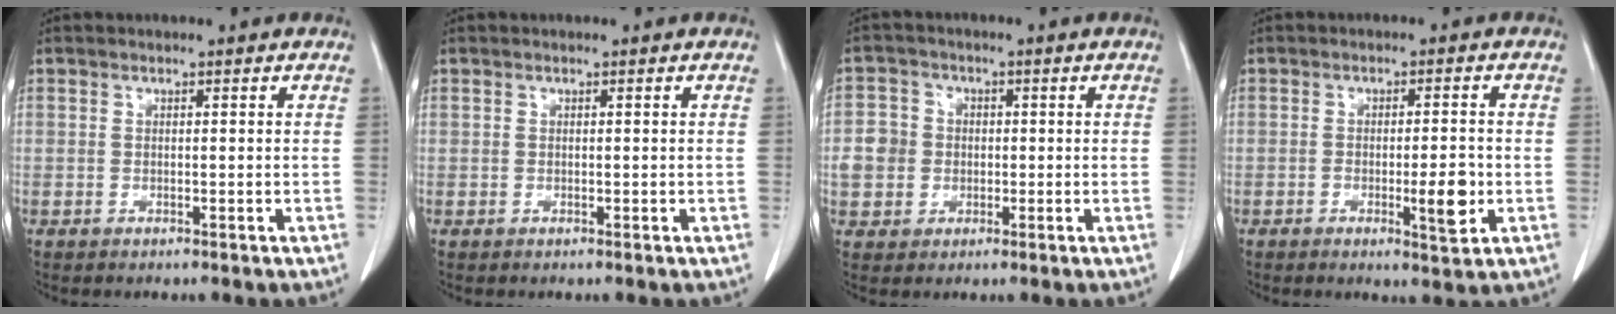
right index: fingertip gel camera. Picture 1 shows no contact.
{"total": 0.0}
{"total": 5.1, "force": [-0.3, 4.9, 1.5], "torque": [-0.035, 0.018, -0.002]}
{"total": 5.0, "force": [-1.3, 1.0, 4.7], "torque": [-0.070, -0.004, -0.015]}